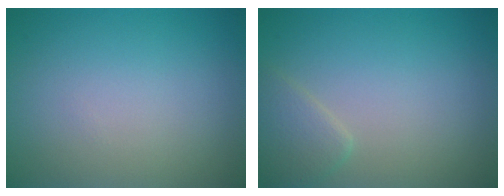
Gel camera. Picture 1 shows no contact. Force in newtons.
{"total": 1.9, "press": 1.9, "slide": 0.1}